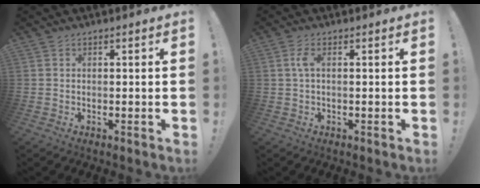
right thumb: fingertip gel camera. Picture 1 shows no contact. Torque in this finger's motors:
{"motor_torque": [0.01, 0.00, 0.25, -0.02, -0.01]}